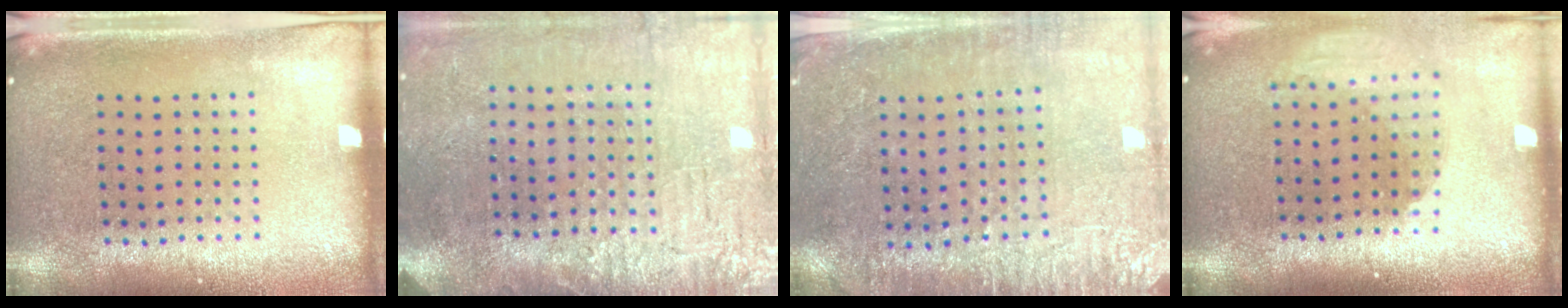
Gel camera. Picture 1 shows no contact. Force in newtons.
{"total": 4.0, "press": 3.6, "slide": 1.7}
{"total": 3.0, "press": 2.8, "slide": 1.1}
{"total": 1.9, "press": 1.5, "slide": 1.2}